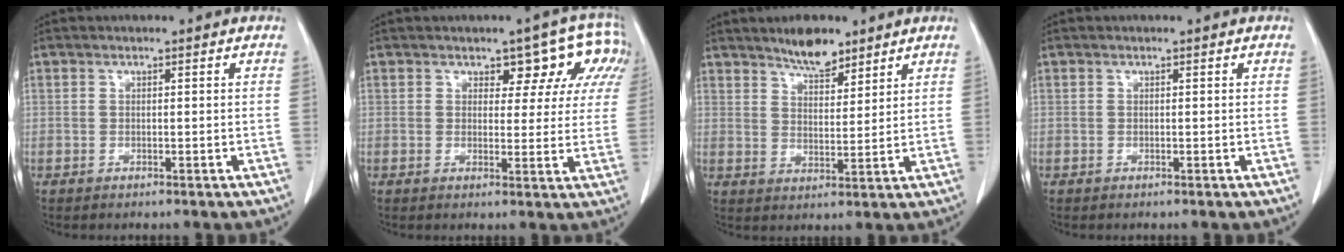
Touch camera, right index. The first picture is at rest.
{"total": 7.8, "force": [4.7, 4.6, 4.2], "torque": [-0.033, 0.008, 0.039]}
{"total": 6.0, "force": [4.9, 1.9, 2.9], "torque": [-0.050, -0.001, 0.085]}
{"total": 0.0}